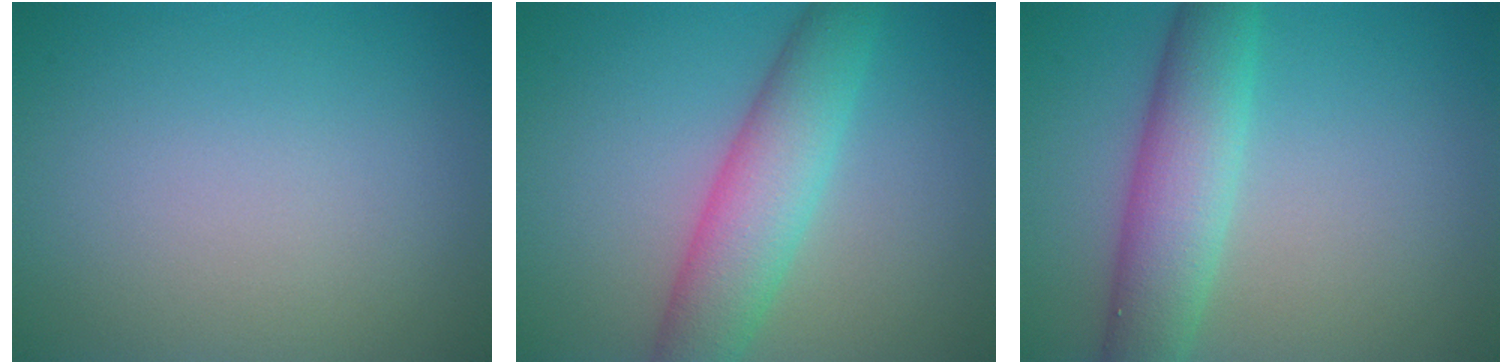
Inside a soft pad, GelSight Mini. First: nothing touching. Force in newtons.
{"total": 5.8, "press": 5.8, "slide": 0.2}
{"total": 5.6, "press": 5.6, "slide": 0.1}